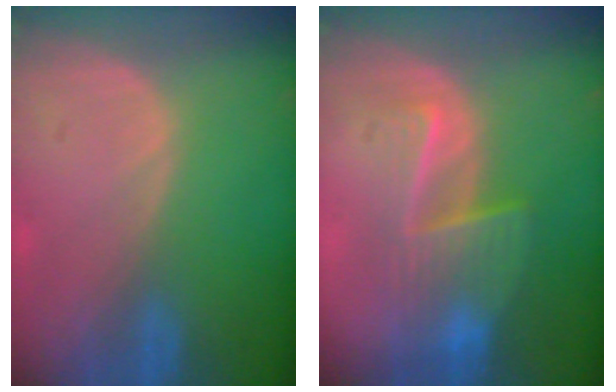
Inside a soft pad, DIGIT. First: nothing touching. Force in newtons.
{"total": 6.6, "press": 6.5, "slide": 1.0}